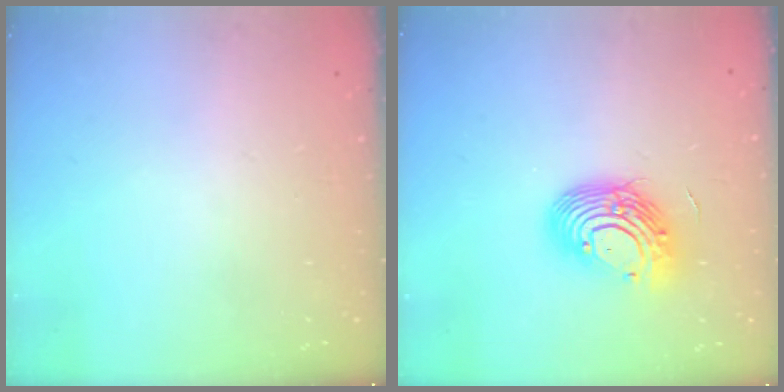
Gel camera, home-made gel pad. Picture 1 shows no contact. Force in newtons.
{"total": 12.4, "press": 12.3, "slide": 1.8}